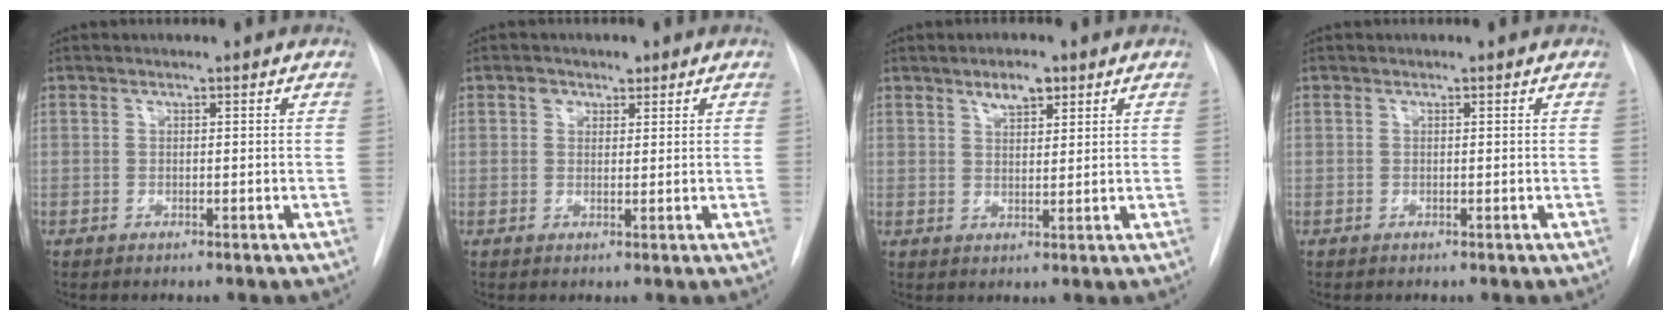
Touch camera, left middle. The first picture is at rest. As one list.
[{"total": 2.1, "force": [1.2, 1.7, 0.6], "torque": [-0.007, 0.004, 0.014]}, {"total": 3.7, "force": [2.4, 1.4, 2.4], "torque": [-0.042, 0.002, 0.041]}, {"total": 0.0}]